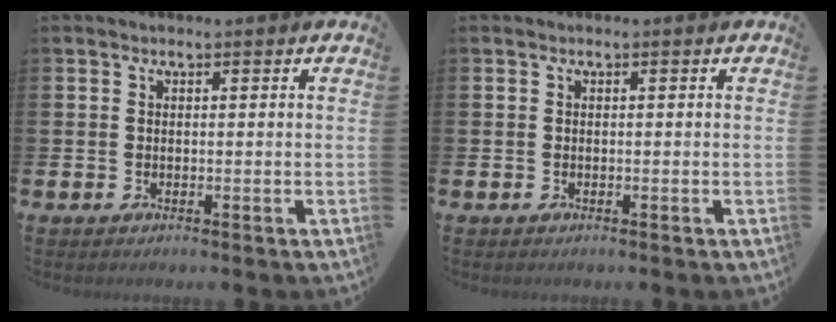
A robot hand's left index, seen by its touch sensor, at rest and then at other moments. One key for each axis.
{"total": 0.0}